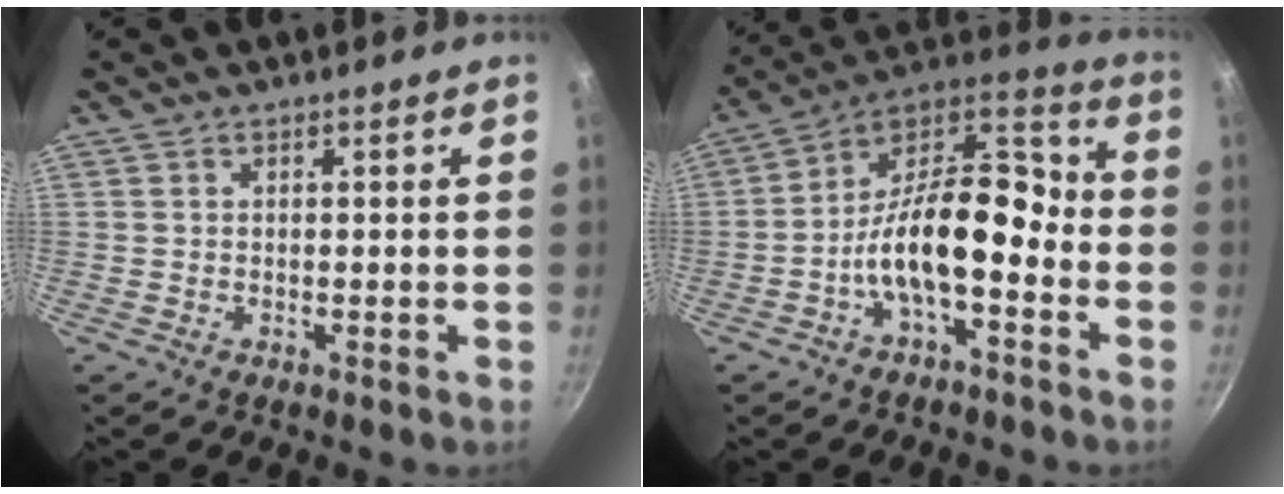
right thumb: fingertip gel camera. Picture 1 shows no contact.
{"total": 16.2, "force": [-4.8, 7.8, 13.3], "torque": [-0.201, 0.065, -0.100]}